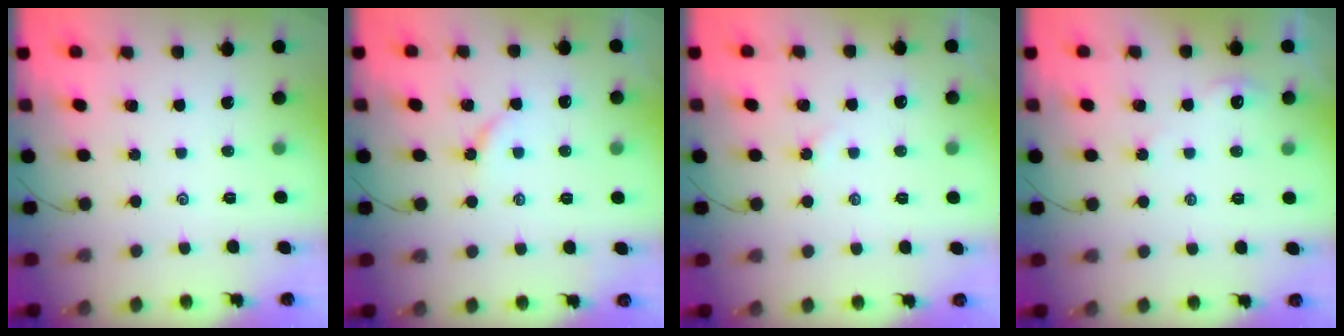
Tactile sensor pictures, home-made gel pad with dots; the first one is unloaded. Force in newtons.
{"total": 2.7, "press": 2.6, "slide": 0.5}
{"total": 1.9, "press": 1.9, "slide": 0.3}
{"total": 2.6, "press": 2.6, "slide": 0.3}